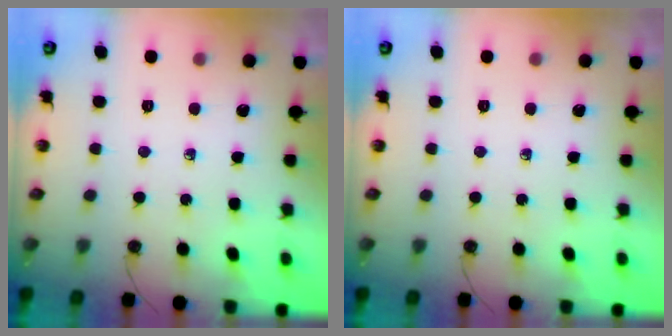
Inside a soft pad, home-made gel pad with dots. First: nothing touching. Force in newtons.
{"total": 0.0}